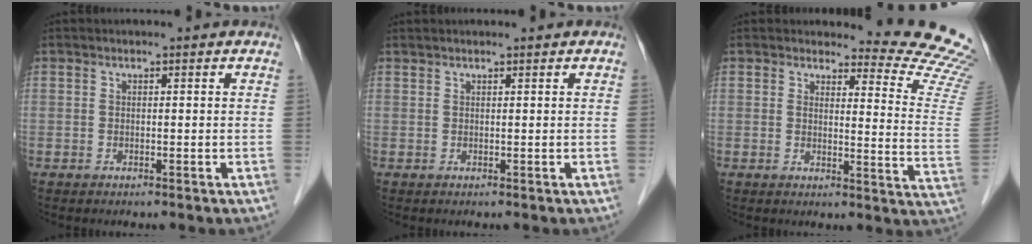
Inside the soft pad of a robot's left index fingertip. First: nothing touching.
{"total": 0.8, "force": [0.8, 0.0, 0.2], "torque": [-0.007, 0.014, 0.019]}
{"total": 12.8, "force": [12.8, -0.6, 0.2], "torque": [0.017, -0.150, 0.109]}